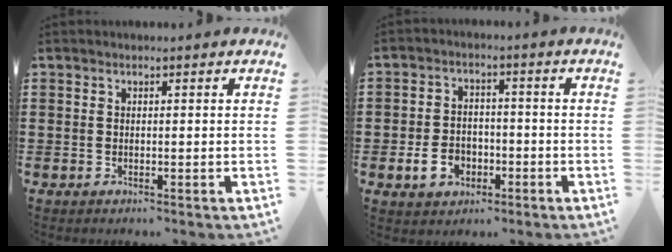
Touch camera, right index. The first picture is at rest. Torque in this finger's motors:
{"motor_torque": [1.07, 1.07, 0.25, 0.06]}